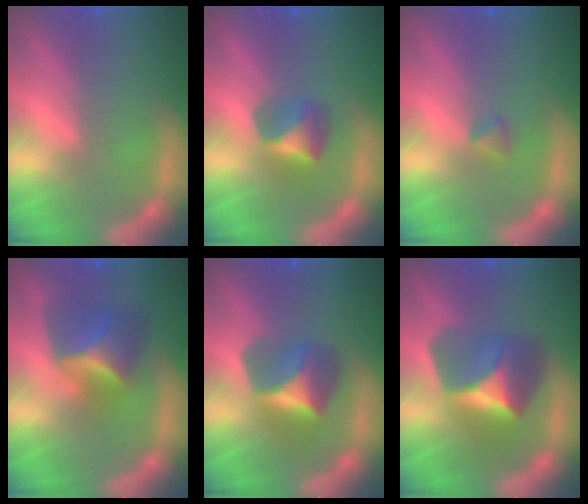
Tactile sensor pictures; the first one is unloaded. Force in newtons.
{"total": 2.9}
{"total": 0.9}
{"total": 4.9}
{"total": 4.4}
{"total": 5.9}